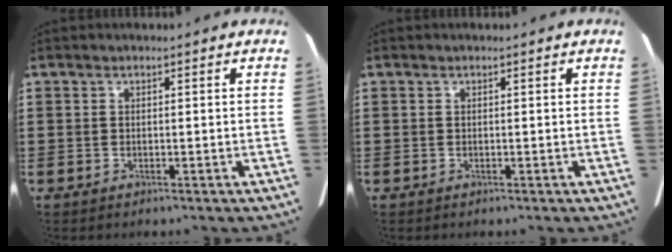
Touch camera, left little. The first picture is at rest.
{"total": 0.0}